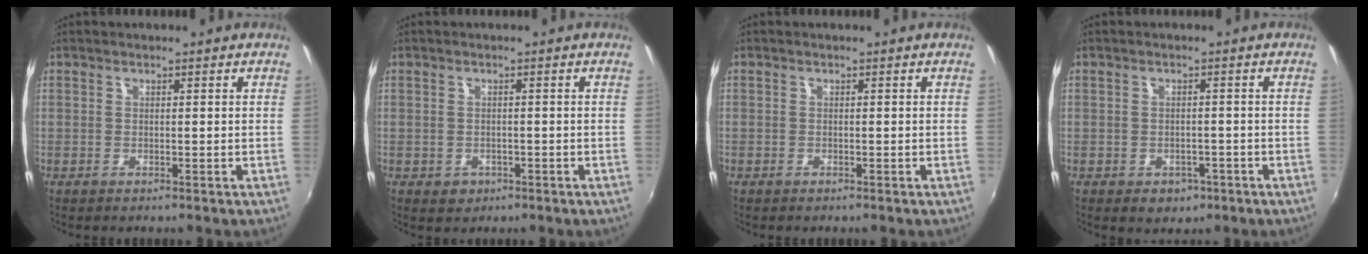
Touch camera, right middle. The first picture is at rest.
{"total": 2.4, "force": [-0.9, 2.1, 0.8], "torque": [-0.019, -0.003, -0.008]}
{"total": 0.6, "force": [-0.4, 0.4, 0.0], "torque": [-0.001, 0.001, -0.008]}
{"total": 4.1, "force": [-2.1, 3.1, 1.7], "torque": [-0.039, -0.007, -0.020]}